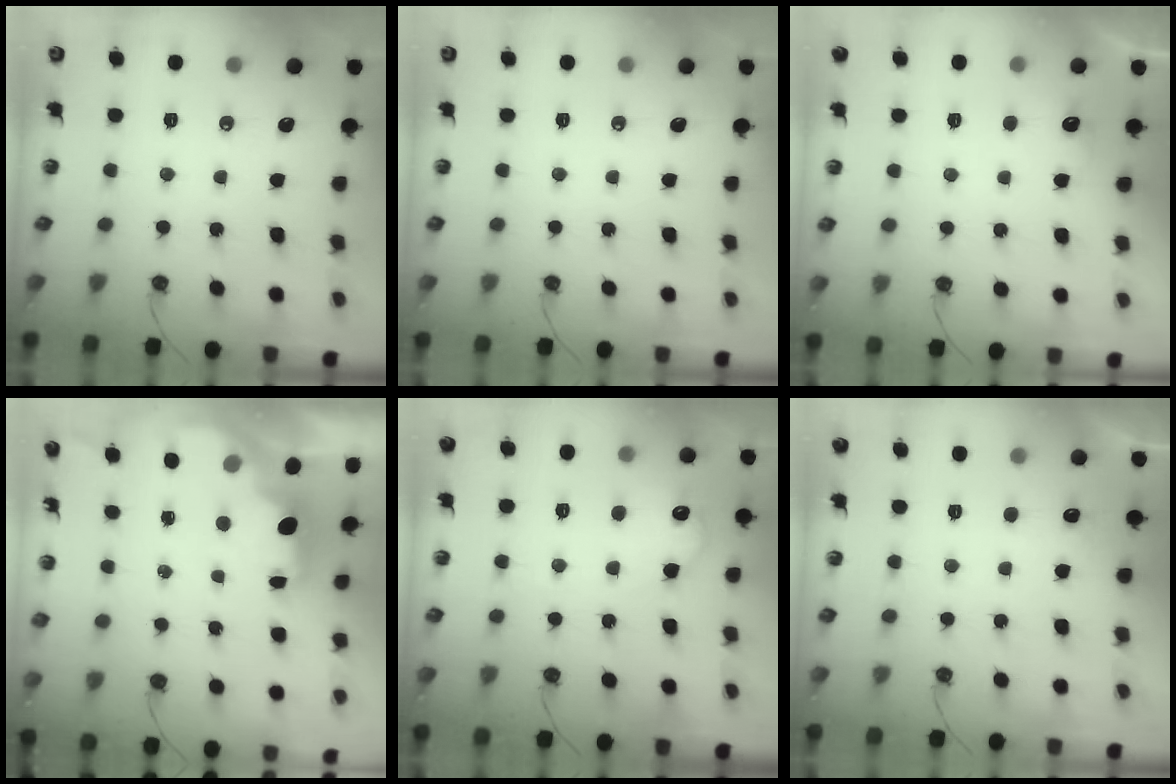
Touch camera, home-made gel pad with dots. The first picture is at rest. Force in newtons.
{"total": 0.0}
{"total": 2.9, "press": 2.7, "slide": 0.9}
{"total": 2.2, "press": 2.1, "slide": 0.8}
{"total": 10.9, "press": 10.9, "slide": 0.5}
{"total": 2.6, "press": 2.4, "slide": 1.0}